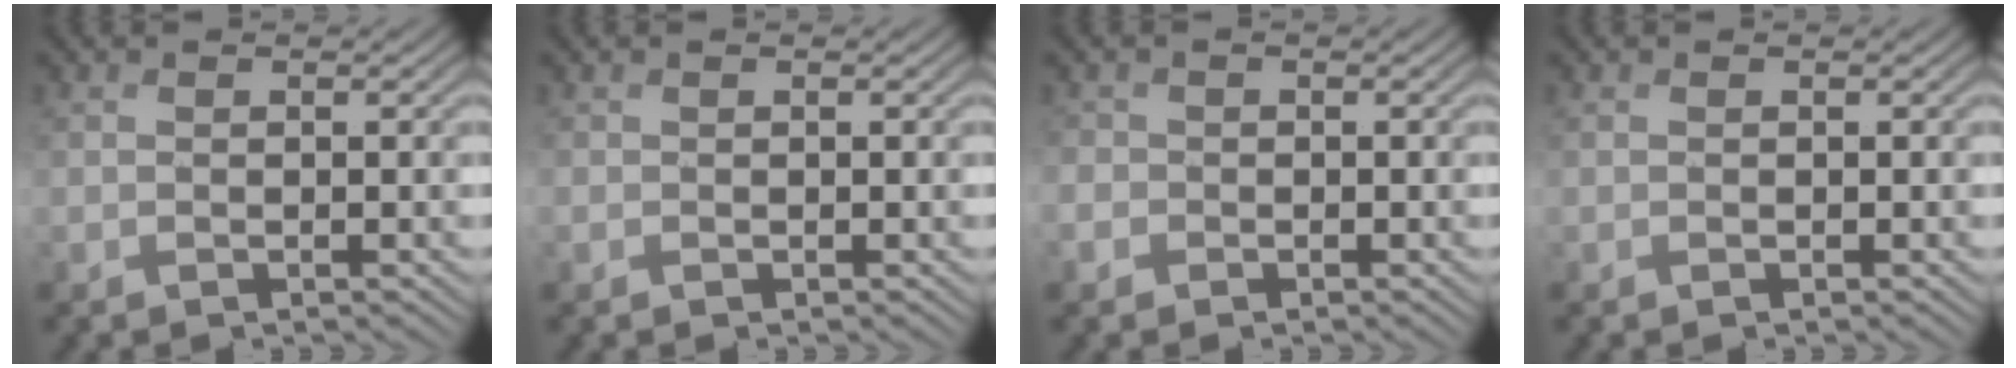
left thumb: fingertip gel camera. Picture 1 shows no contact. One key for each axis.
{"total": 0.0}
{"total": 1.9, "fx": -0.7, "fy": 1.8, "fz": 0.3, "tx": -0.010, "ty": -0.003, "tz": -0.019}
{"total": 0.0}